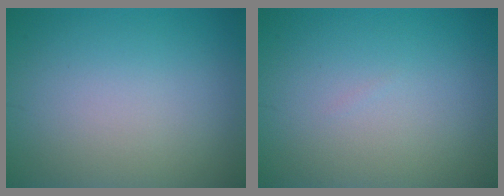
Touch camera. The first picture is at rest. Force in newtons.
{"total": 0.0}